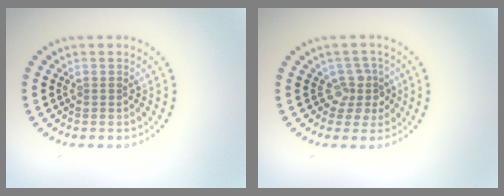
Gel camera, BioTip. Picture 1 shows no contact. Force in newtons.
{"total": 2.5, "press": 1.8, "slide": 1.7}